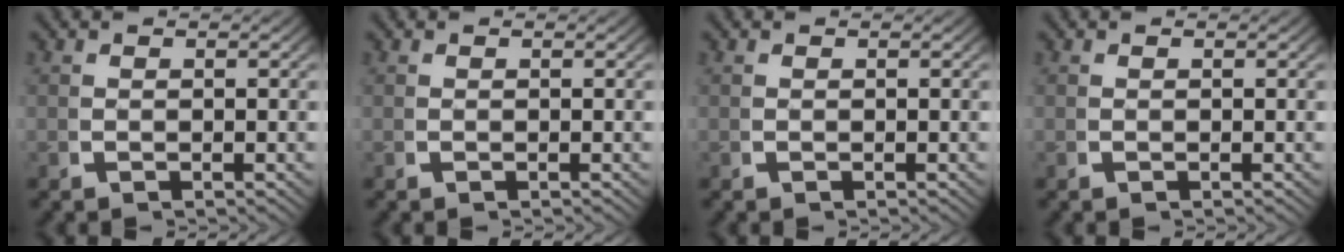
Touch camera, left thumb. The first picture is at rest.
{"total": 0.0}
{"total": 0.0}
{"total": 0.0}